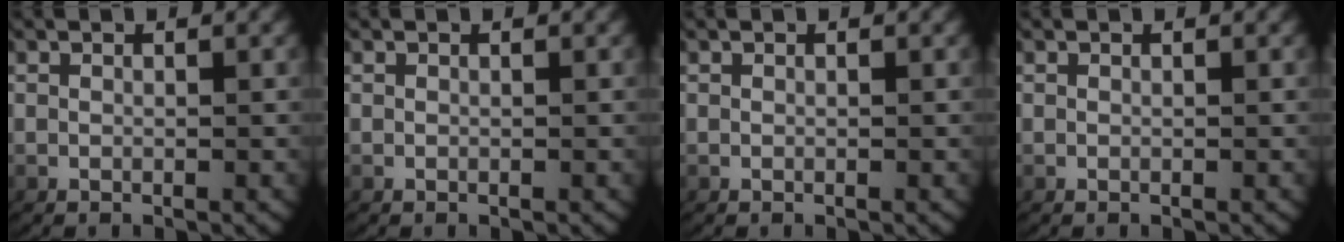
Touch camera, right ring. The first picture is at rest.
{"total": 0.0}
{"total": 0.0}
{"total": 0.0}